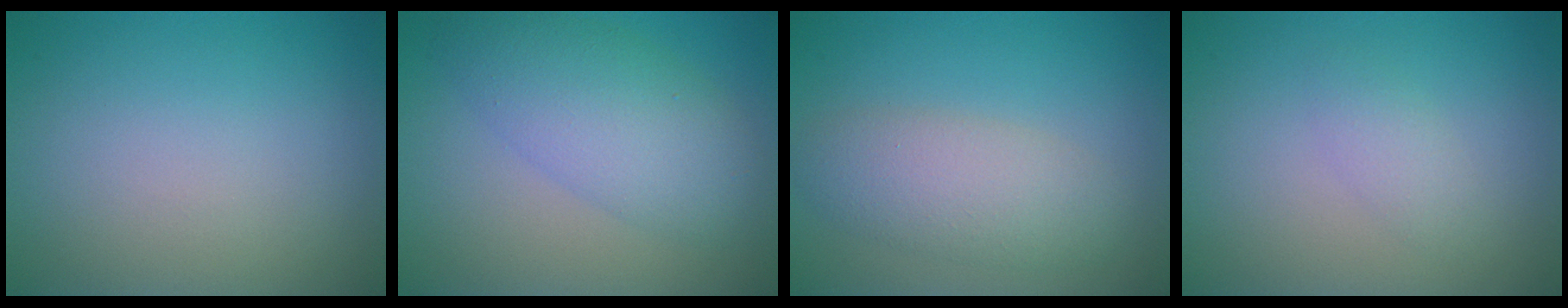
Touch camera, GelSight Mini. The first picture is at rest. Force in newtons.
{"total": 6.0, "press": 6.0, "slide": 0.2}
{"total": 4.1, "press": 4.1, "slide": 0.3}
{"total": 2.5, "press": 2.4, "slide": 0.3}